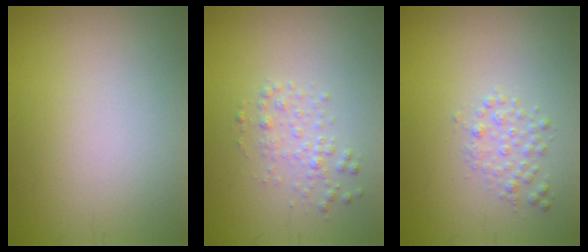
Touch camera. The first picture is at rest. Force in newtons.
{"total": 1.6, "press": 1.6, "slide": 0.0}
{"total": 1.5, "press": 1.5, "slide": 0.1}